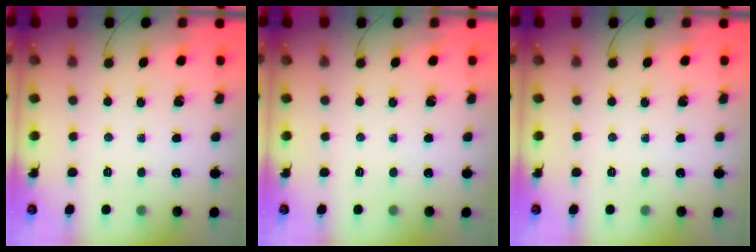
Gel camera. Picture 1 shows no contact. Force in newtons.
{"total": 0.0}
{"total": 0.0}